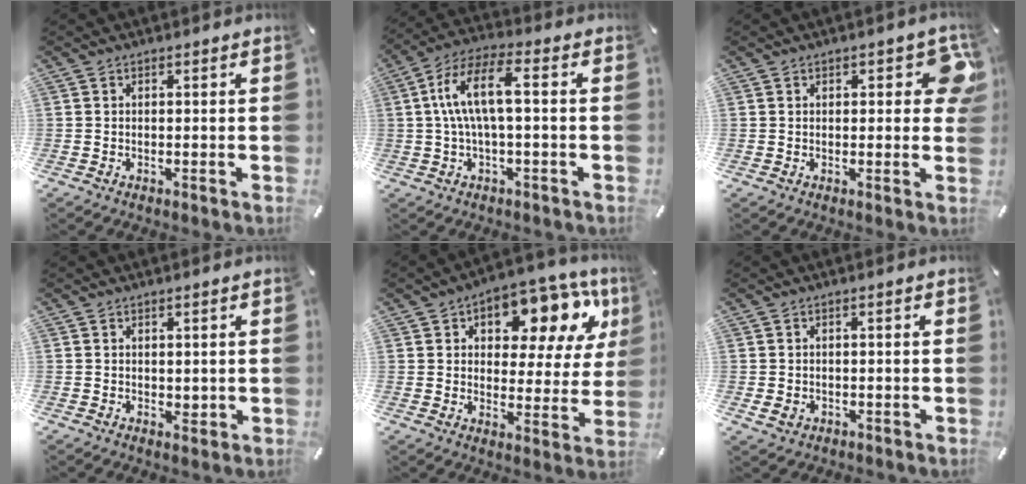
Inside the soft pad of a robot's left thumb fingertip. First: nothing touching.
{"total": 10.8, "force": [0.4, 4.0, 10.1], "torque": [-0.205, 0.003, 0.004]}
{"total": 7.1, "force": [2.2, 3.3, 5.9], "torque": [-0.064, -0.006, 0.031]}
{"total": 1.3, "force": [0.7, 1.0, 0.3], "torque": [0.002, 0.000, 0.011]}
{"total": 14.4, "force": [8.8, 7.9, 8.3], "torque": [-0.115, -0.062, 0.148]}
{"total": 1.8, "force": [-0.4, 1.5, 0.7], "torque": [-0.013, 0.003, -0.008]}